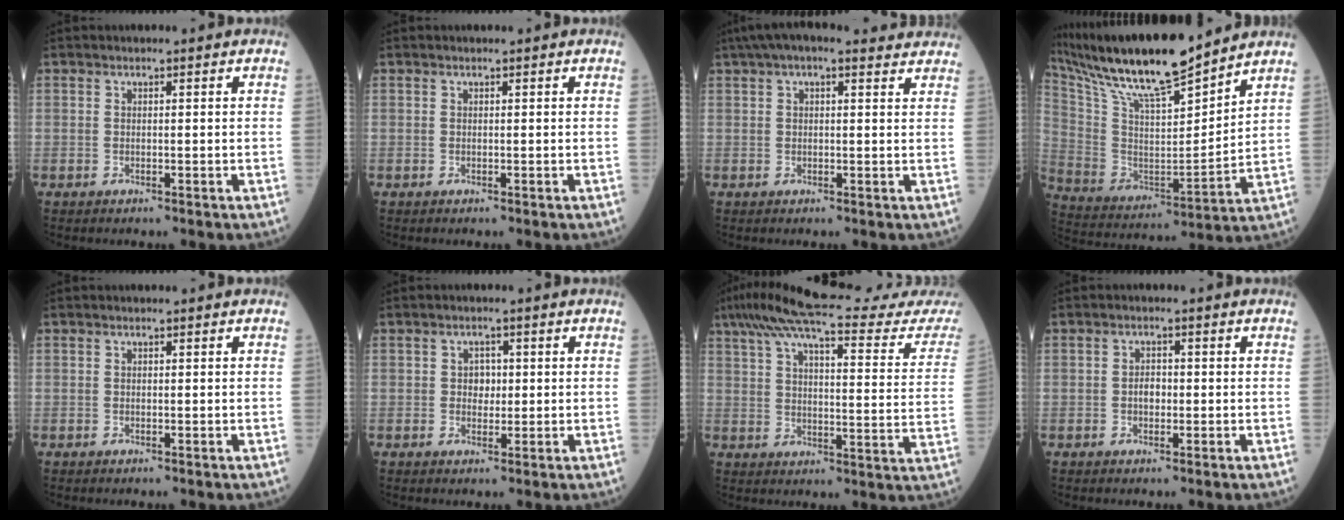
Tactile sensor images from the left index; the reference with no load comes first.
{"total": 0.0}
{"total": 11.0, "force": [9.0, 2.9, 5.6], "torque": [-0.084, 0.054, 0.118]}
{"total": 19.7, "force": [16.8, 1.9, 10.2], "torque": [-0.199, 0.004, 0.307]}
{"total": 0.0}
{"total": 2.2, "force": [0.1, 1.7, 1.3], "torque": [-0.017, 0.000, 0.001]}
{"total": 26.4, "force": [23.5, 0.9, 12.1], "torque": [-0.190, -0.040, 0.298]}
{"total": 1.8, "force": [-0.4, 1.2, 1.3], "torque": [-0.020, 0.001, -0.008]}